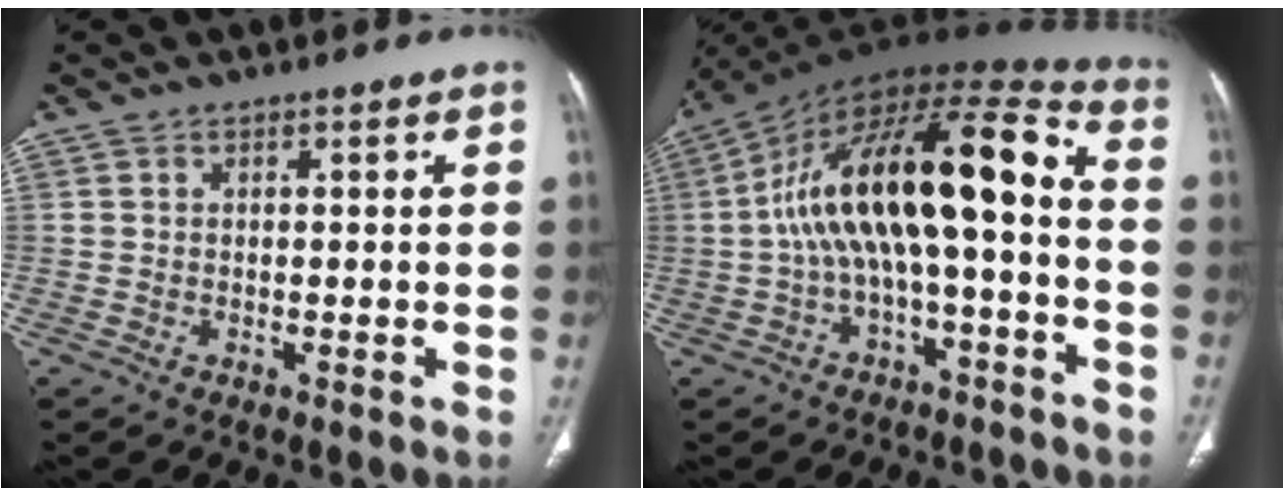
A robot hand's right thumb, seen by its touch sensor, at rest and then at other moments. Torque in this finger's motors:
{"motor_torque": [-0.02, 1.72, 2.26, -0.51, 0.34]}